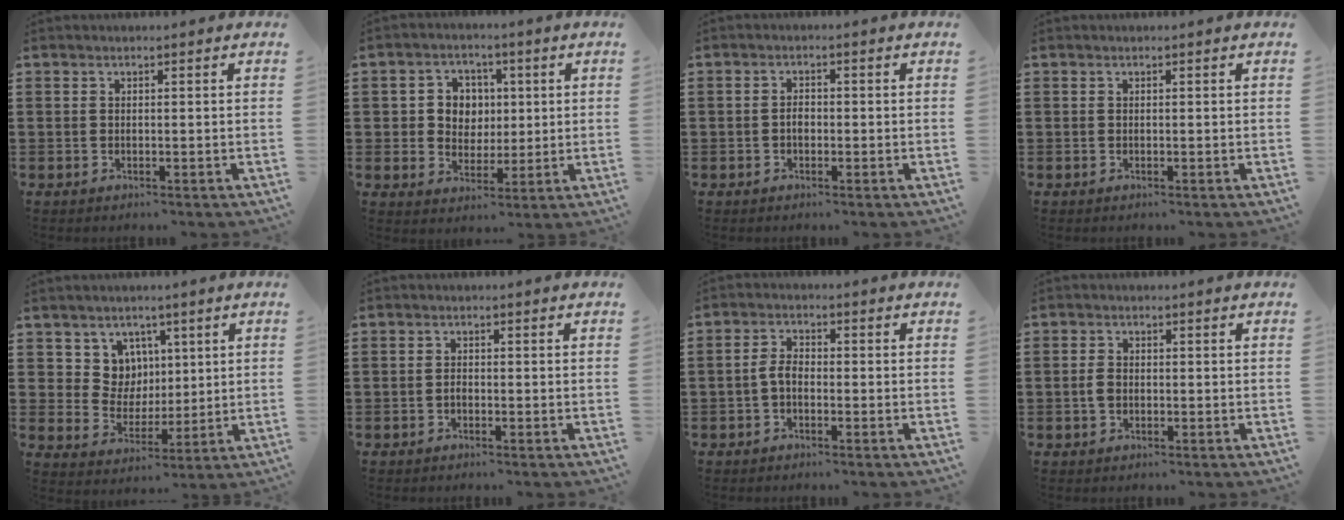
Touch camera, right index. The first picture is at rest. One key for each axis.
{"total": 4.9, "fx": 1.0, "fy": 4.6, "fz": 1.5, "tx": -0.040, "ty": 0.015, "tz": 0.014}
{"total": 1.7, "fx": -0.4, "fy": 1.0, "fz": 1.2, "tx": -0.026, "ty": 0.002, "tz": -0.008}
{"total": 0.0}
{"total": 6.5, "fx": 3.4, "fy": 5.4, "fz": 1.4, "tx": -0.048, "ty": 0.000, "tz": 0.066}
{"total": 0.9, "fx": -0.5, "fy": 0.4, "fz": 0.6, "tx": -0.015, "ty": -0.005, "tz": -0.008}
{"total": 2.6, "fx": -0.8, "fy": 1.0, "fz": 2.3, "tx": -0.053, "ty": -0.001, "tz": -0.020}
{"total": 1.6, "fx": -0.3, "fy": 0.7, "fz": 1.4, "tx": -0.037, "ty": -0.003, "tz": -0.008}